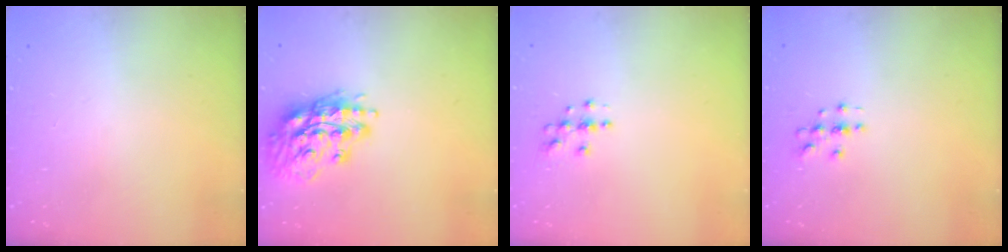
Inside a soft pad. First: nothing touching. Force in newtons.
{"total": 16.7, "press": 16.5, "slide": 2.3}
{"total": 3.7, "press": 3.7, "slide": 0.2}
{"total": 2.8, "press": 2.8, "slide": 0.2}